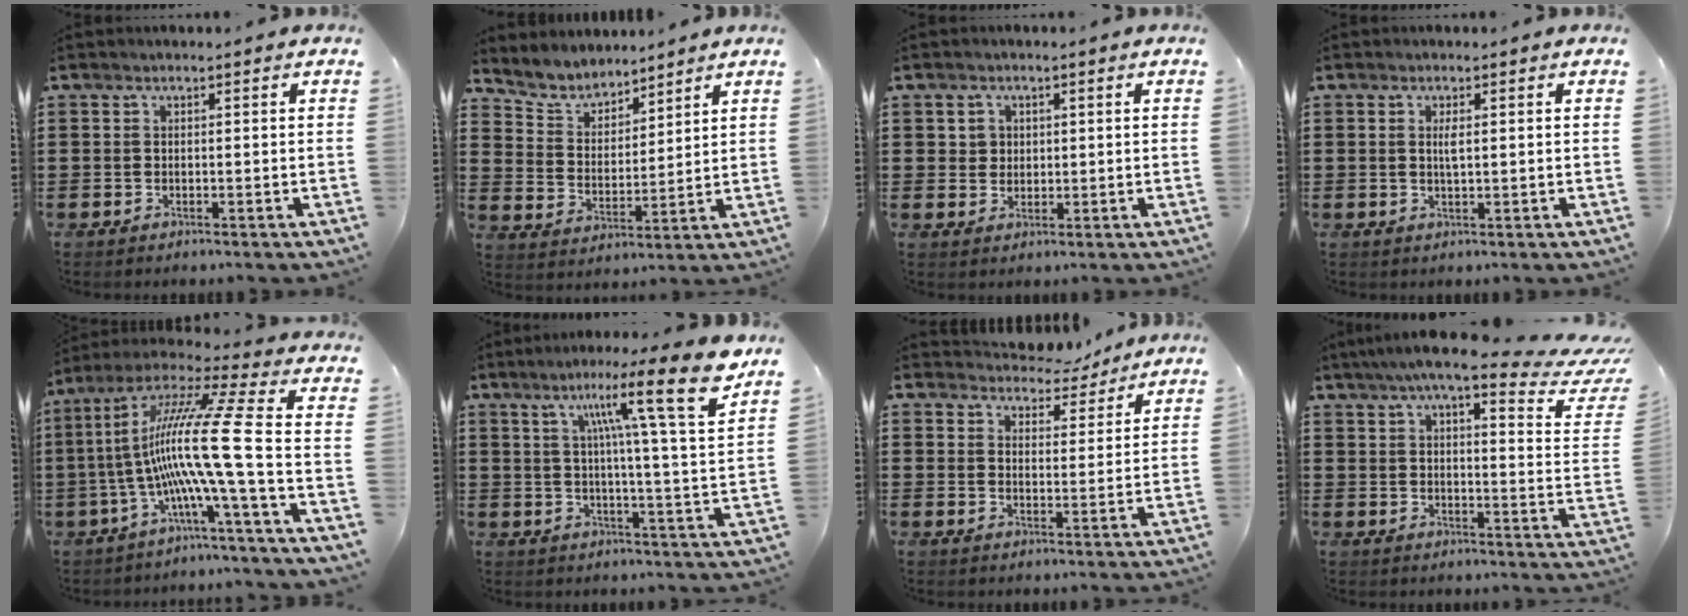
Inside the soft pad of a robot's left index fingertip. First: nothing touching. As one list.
[{"total": 5.5, "force": [5.1, 1.9, 0.1], "torque": [-0.035, -0.026, 0.091]}, {"total": 2.3, "force": [0.9, 2.1, 0.4], "torque": [-0.009, 0.005, 0.015]}, {"total": 1.7, "force": [0.4, 0.3, 1.6], "torque": [-0.033, 0.001, 0.005]}, {"total": 15.0, "force": [-3.3, 0.6, 14.6], "torque": [-0.315, -0.025, -0.084]}, {"total": 13.1, "force": [8.3, 0.2, 10.2], "torque": [-0.173, -0.040, 0.117]}, {"total": 5.2, "force": [5.1, 1.2, 0.3], "torque": [-0.021, -0.022, 0.092]}, {"total": 9.4, "force": [7.0, 0.7, 6.2], "torque": [-0.119, -0.037, 0.113]}]